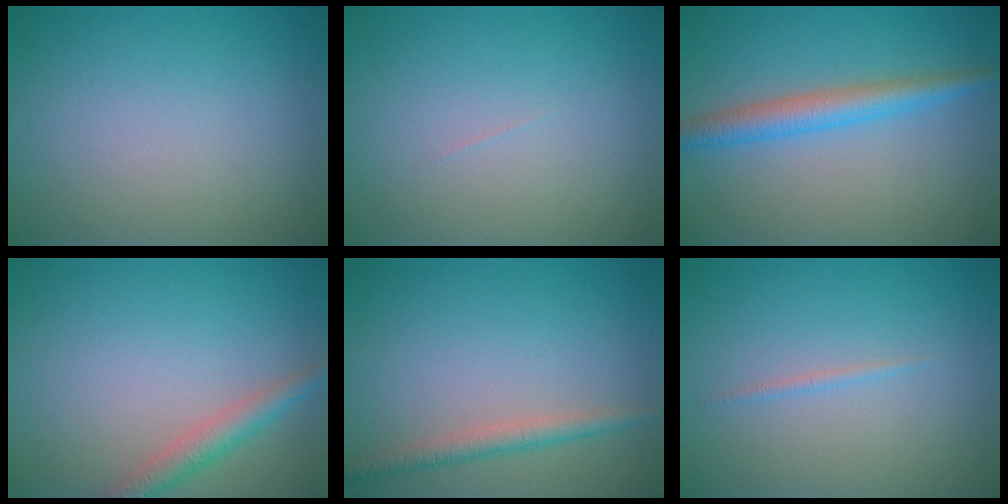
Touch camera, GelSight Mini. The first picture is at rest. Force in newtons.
{"total": 0.0}
{"total": 3.4, "press": 3.4, "slide": 0.0}
{"total": 2.6, "press": 2.6, "slide": 0.1}
{"total": 2.1, "press": 2.1, "slide": 0.0}
{"total": 0.6, "press": 0.6, "slide": 0.0}